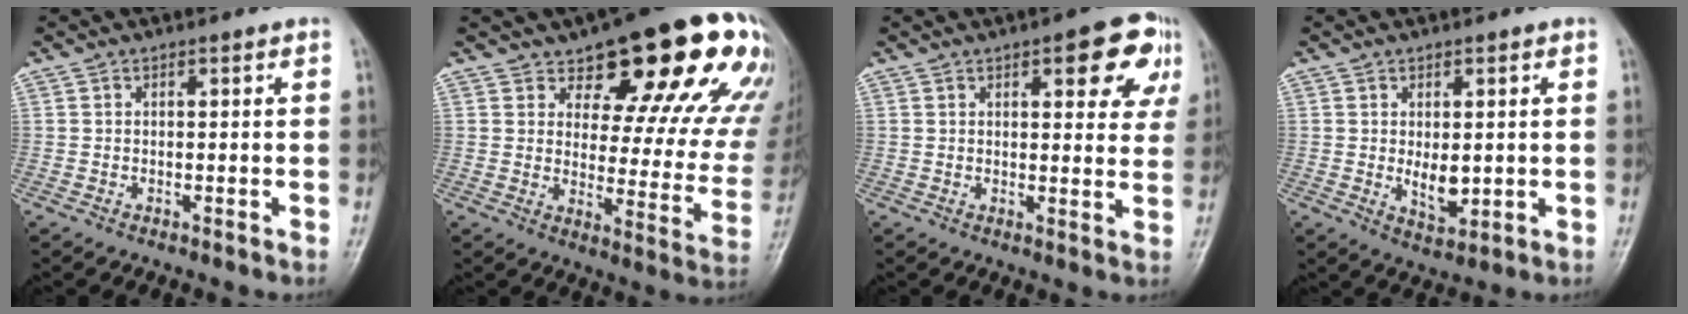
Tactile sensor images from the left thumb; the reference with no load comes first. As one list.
[{"total": 23.7, "force": [14.2, 9.5, 16.5], "torque": [-0.168, -0.061, 0.183]}, {"total": 11.2, "force": [5.2, 4.4, 8.9], "torque": [-0.064, -0.013, 0.056]}, {"total": 5.1, "force": [0.1, 3.1, 4.1], "torque": [-0.053, -0.014, 0.010]}]